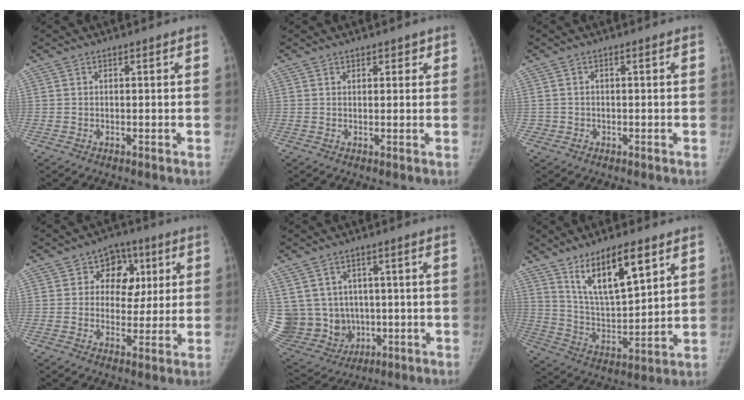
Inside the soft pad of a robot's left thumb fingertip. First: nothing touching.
{"total": 1.7, "force": [1.2, 1.0, 0.6], "torque": [0.010, -0.006, 0.012]}
{"total": 1.4, "force": [-0.2, 1.3, 0.0], "torque": [0.009, 0.005, -0.004]}
{"total": 8.8, "force": [2.6, 7.2, 4.3], "torque": [-0.008, -0.001, 0.033]}
{"total": 19.1, "force": [-0.2, 17.1, 8.6], "torque": [-0.193, 0.020, 0.034]}
{"total": 14.4, "force": [8.3, 4.8, 10.7], "torque": [-0.162, -0.047, 0.158]}